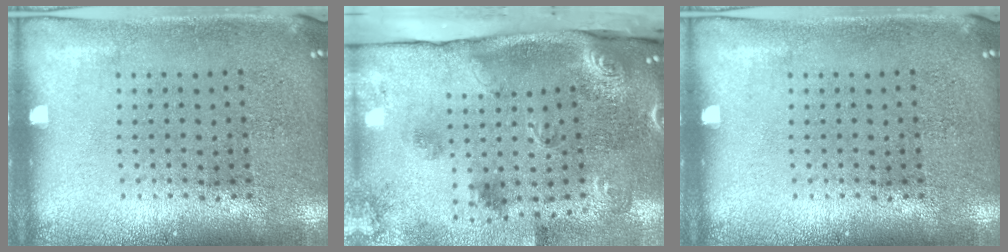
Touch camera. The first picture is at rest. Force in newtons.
{"total": 3.2, "press": 2.0, "slide": 2.5}
{"total": 0.0}